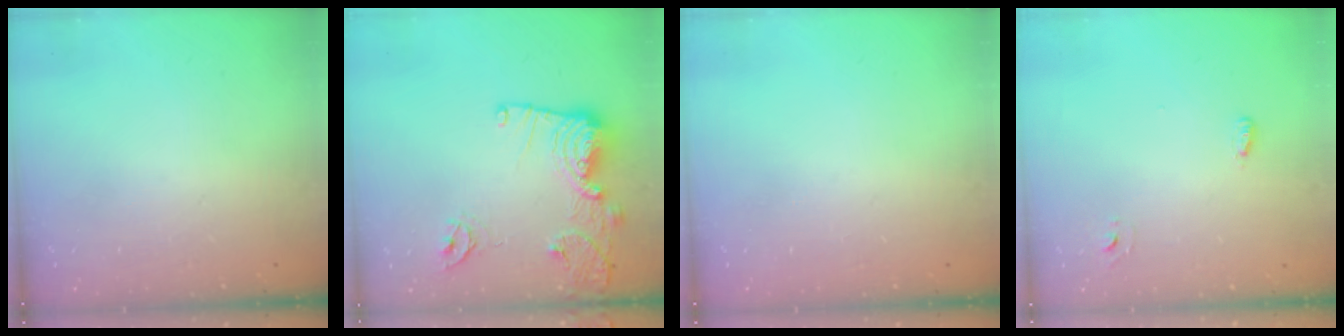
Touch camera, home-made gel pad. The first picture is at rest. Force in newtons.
{"total": 14.3, "press": 14.2, "slide": 1.4}
{"total": 0.0}
{"total": 2.6, "press": 2.5, "slide": 0.6}